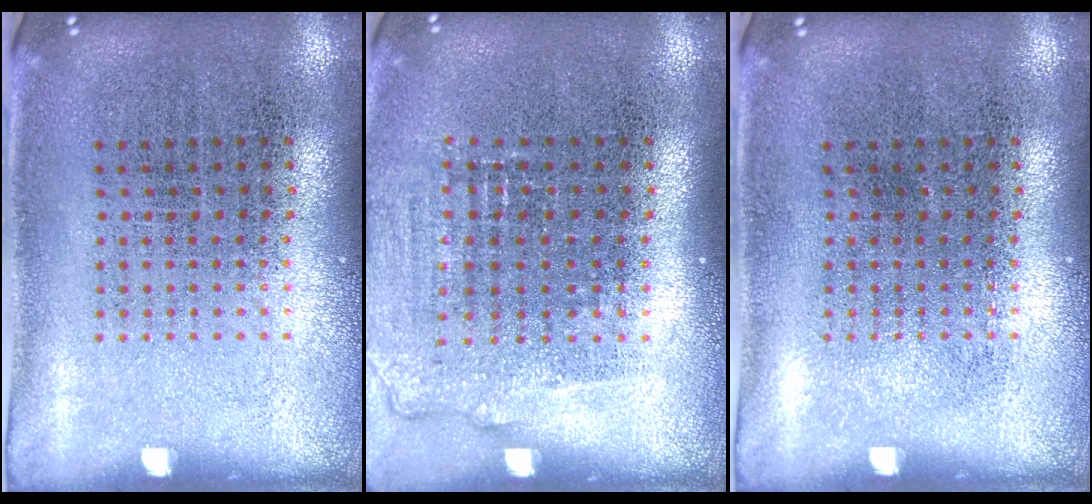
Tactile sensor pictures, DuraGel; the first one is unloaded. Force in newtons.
{"total": 1.0, "press": 1.0, "slide": 0.4}
{"total": 0.0}